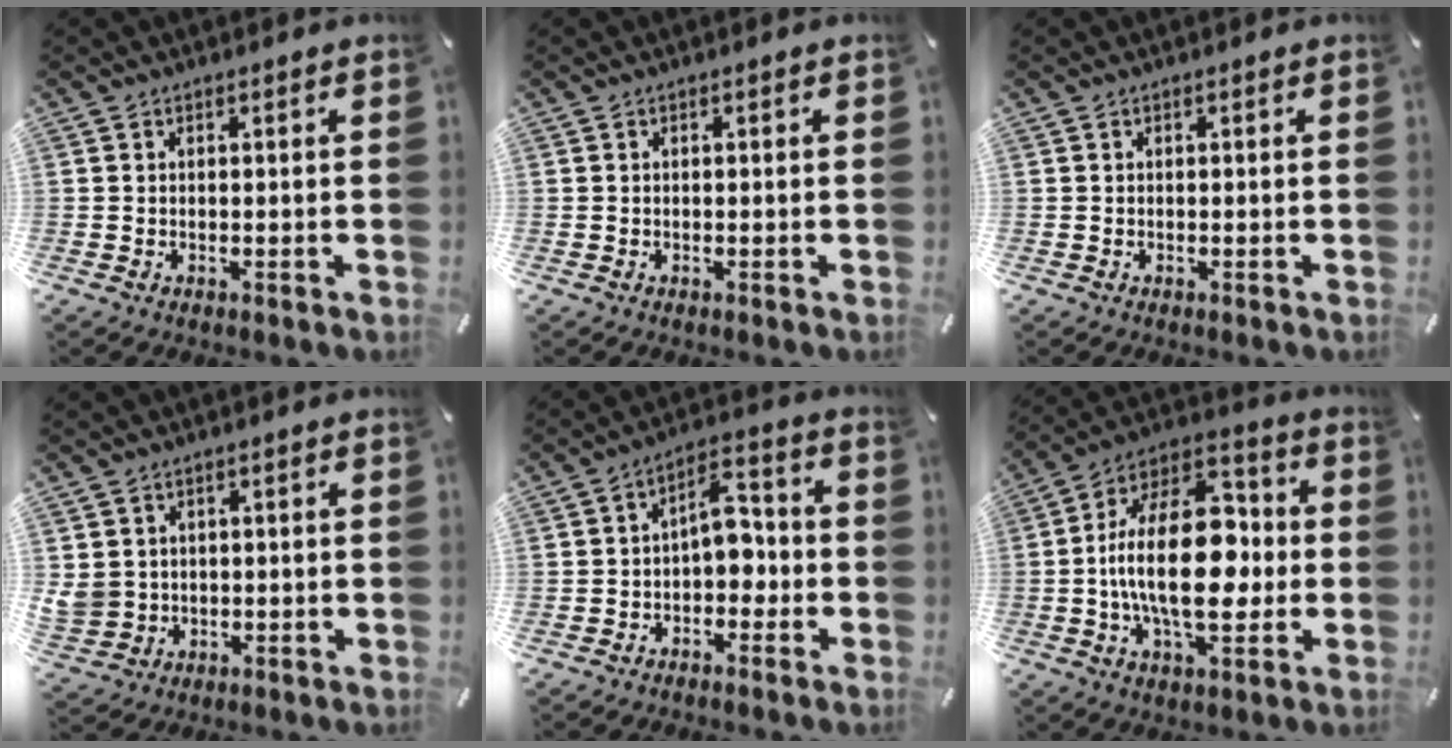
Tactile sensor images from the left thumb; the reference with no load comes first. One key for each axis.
{"total": 0.0}
{"total": 0.0}
{"total": 4.8, "fx": 1.0, "fy": 4.6, "fz": 0.8, "tx": -0.031, "ty": -0.001, "tz": 0.019}
{"total": 7.8, "fx": -1.2, "fy": 5.1, "fz": 5.8, "tx": -0.080, "ty": 0.013, "tz": -0.025}
{"total": 22.7, "fx": -2.2, "fy": 12.4, "fz": 18.8, "tx": -0.343, "ty": -0.006, "tz": -0.043}